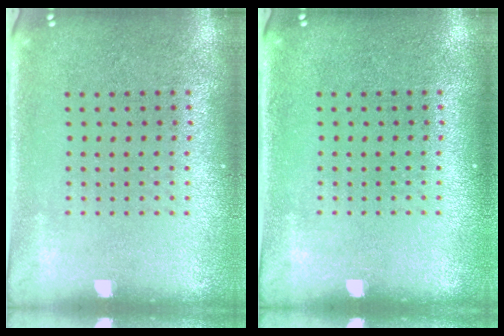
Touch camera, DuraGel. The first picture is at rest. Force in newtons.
{"total": 0.0}